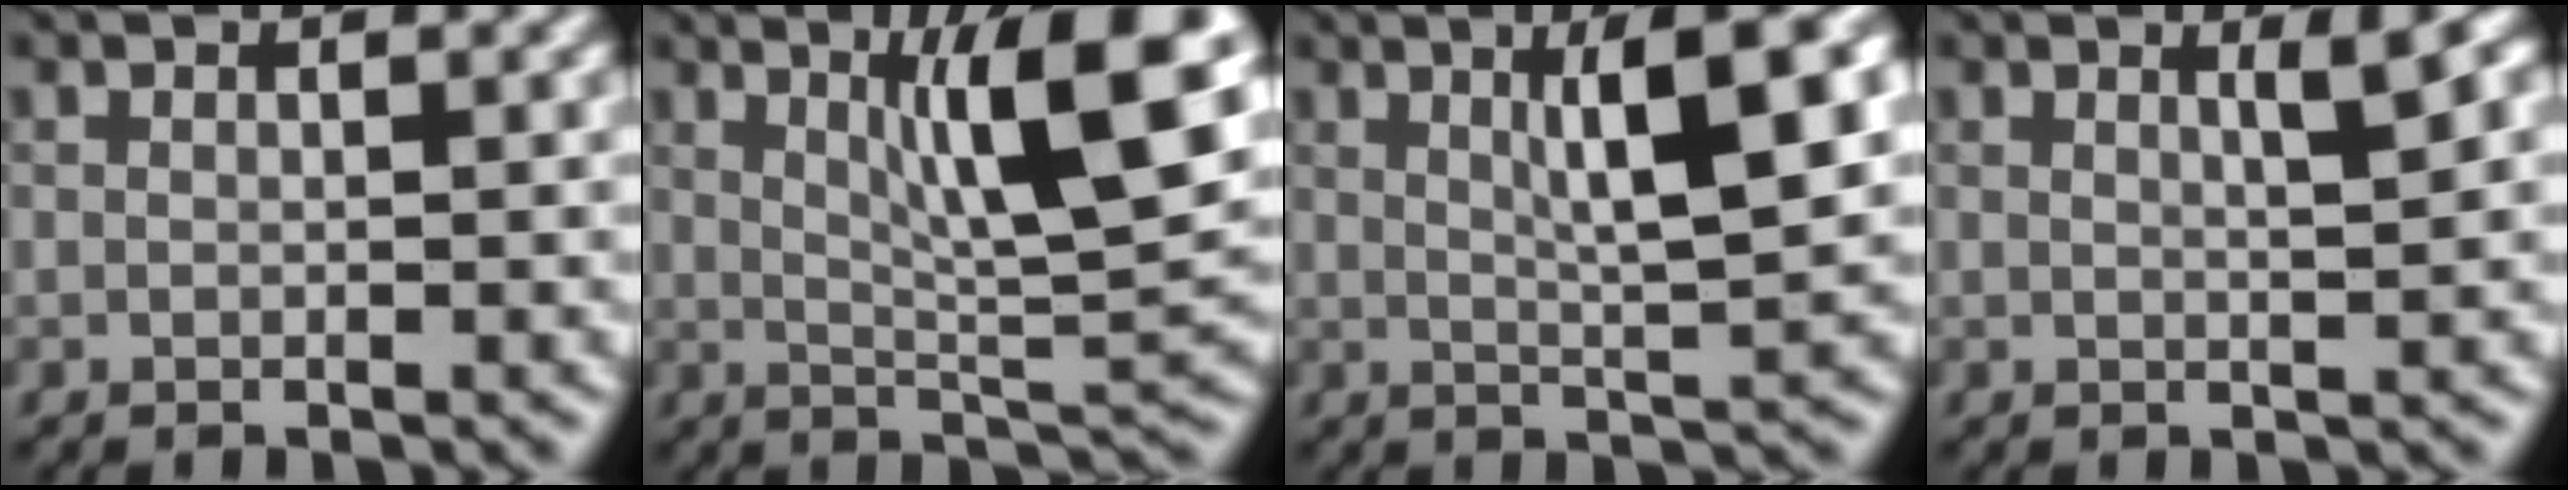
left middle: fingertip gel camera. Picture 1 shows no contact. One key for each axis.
{"total": 10.2, "fx": 3.4, "fy": 1.9, "fz": 9.4, "tx": -0.133, "ty": 0.002, "tz": 0.061}
{"total": 7.7, "fx": 2.5, "fy": 1.3, "fz": 7.1, "tx": -0.093, "ty": 0.011, "tz": 0.040}
{"total": 2.2, "fx": 1.0, "fy": 0.4, "fz": 1.9, "tx": -0.021, "ty": 0.005, "tz": 0.011}